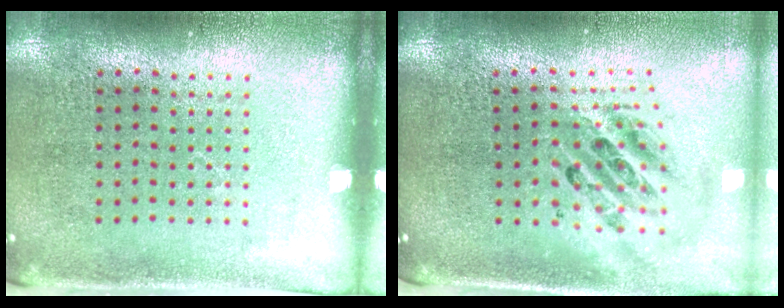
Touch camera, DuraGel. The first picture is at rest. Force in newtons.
{"total": 2.2, "press": 1.7, "slide": 1.4}